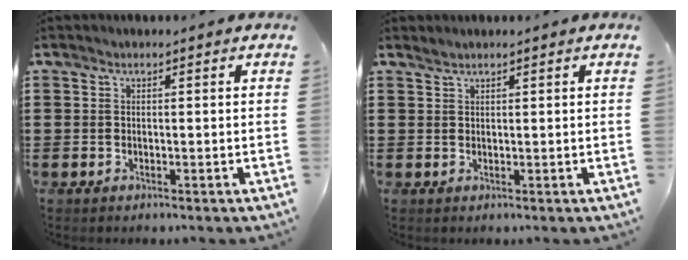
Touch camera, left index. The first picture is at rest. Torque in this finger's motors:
{"motor_torque": [0.29, 0.23, 0.02, 0.01]}